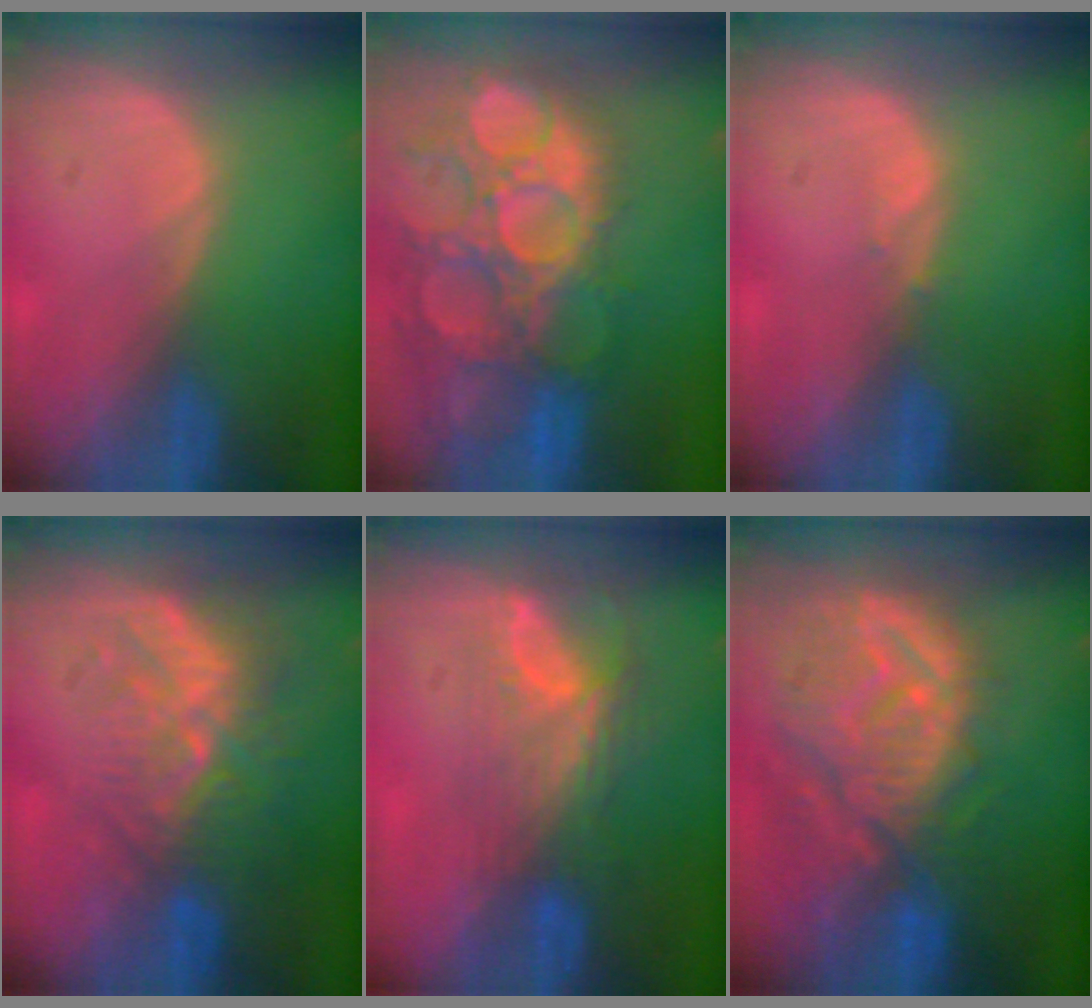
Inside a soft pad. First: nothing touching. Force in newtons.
{"total": 15.1, "press": 12.7, "slide": 8.3}
{"total": 0.6, "press": 0.6, "slide": 0.1}
{"total": 9.6, "press": 8.6, "slide": 4.1}
{"total": 8.0, "press": 6.6, "slide": 4.5}
{"total": 12.1, "press": 11.0, "slide": 5.2}